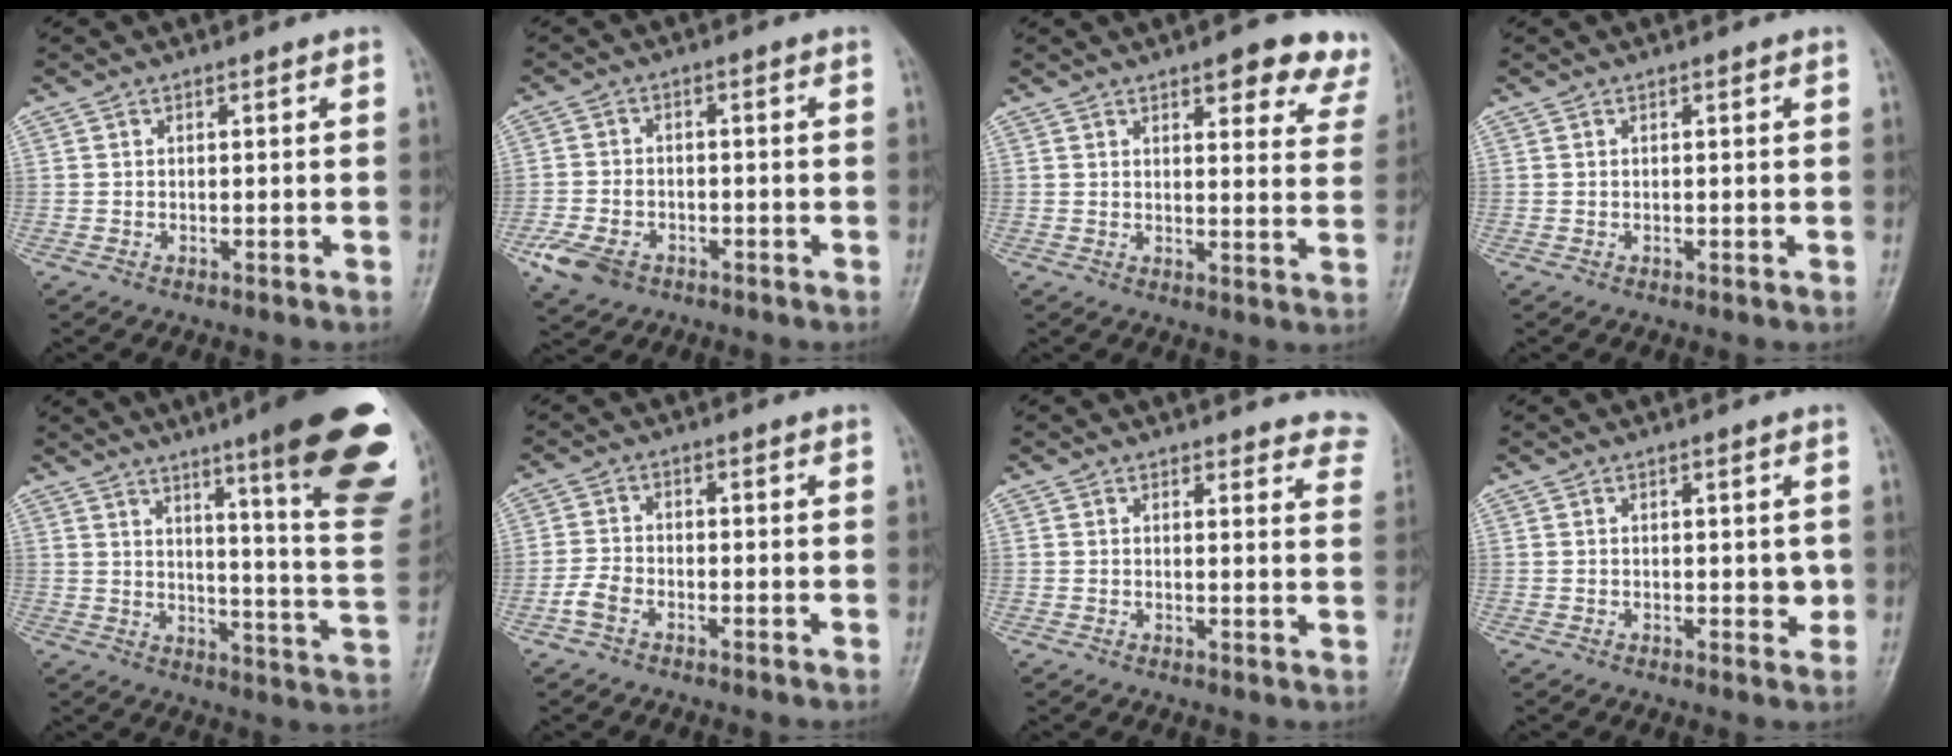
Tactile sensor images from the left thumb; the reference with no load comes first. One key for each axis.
{"total": 6.8, "fx": -3.7, "fy": 4.6, "fz": 3.4, "tx": -0.074, "ty": 0.012, "tz": -0.065}
{"total": 12.0, "fx": 8.4, "fy": 4.3, "fz": 7.4, "tx": -0.042, "ty": -0.035, "tz": 0.083}
{"total": 0.0}
{"total": 25.4, "fx": 14.6, "fy": 3.4, "fz": 20.5, "tx": -0.221, "ty": -0.069, "tz": 0.191}
{"total": 3.2, "fx": -2.0, "fy": 1.8, "fz": 1.8, "tx": -0.043, "ty": 0.009, "tz": -0.044}
{"total": 9.4, "fx": 8.8, "fy": 2.9, "fz": 1.6, "tx": 0.040, "ty": -0.038, "tz": 0.068}
{"total": 2.8, "fx": 0.0, "fy": 1.5, "fz": 2.4, "tx": -0.013, "ty": -0.002, "tz": 0.000}